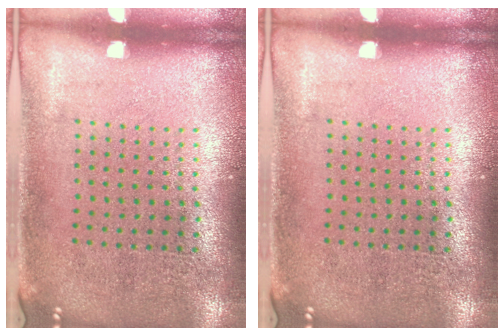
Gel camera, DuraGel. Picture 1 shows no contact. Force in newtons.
{"total": 0.0}